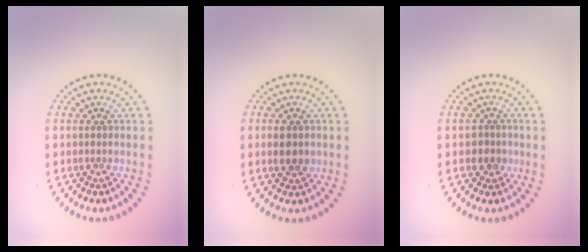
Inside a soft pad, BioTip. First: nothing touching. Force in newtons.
{"total": 2.1, "press": 2.1, "slide": 0.2}
{"total": 1.7, "press": 1.5, "slide": 0.8}